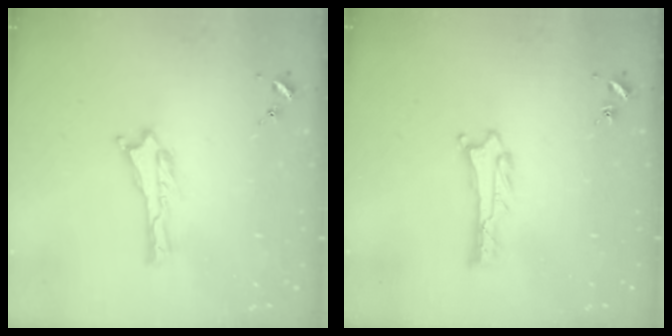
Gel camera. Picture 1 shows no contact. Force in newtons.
{"total": 1.0, "press": 1.0, "slide": 0.1}